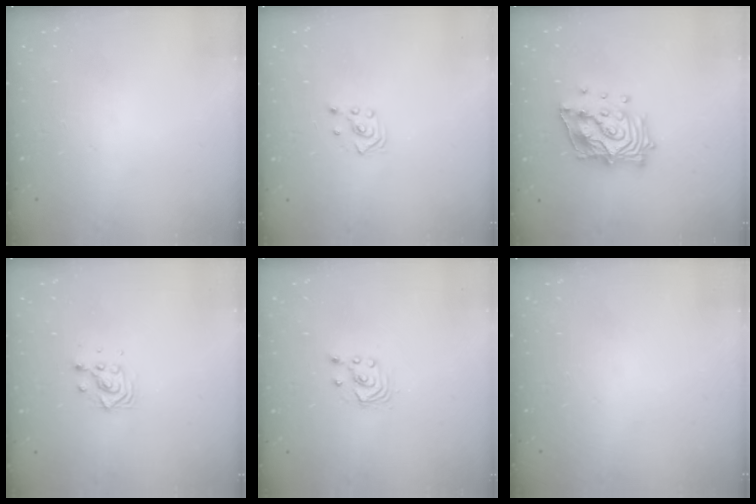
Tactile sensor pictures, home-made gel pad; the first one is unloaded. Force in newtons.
{"total": 2.5, "press": 2.3, "slide": 1.0}
{"total": 16.3, "press": 16.1, "slide": 2.3}
{"total": 4.5, "press": 4.5, "slide": 0.2}
{"total": 1.7, "press": 1.7, "slide": 0.2}
{"total": 0.0}